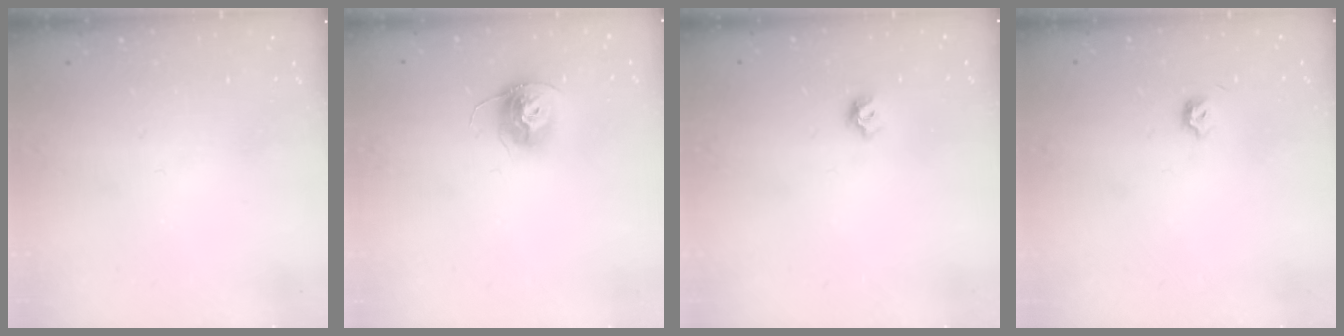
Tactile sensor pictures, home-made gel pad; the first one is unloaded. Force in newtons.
{"total": 11.4, "press": 11.3, "slide": 0.8}
{"total": 5.7, "press": 5.6, "slide": 0.7}
{"total": 3.5, "press": 3.5, "slide": 0.6}